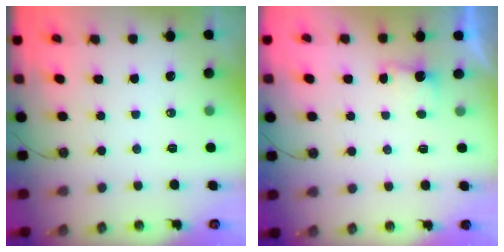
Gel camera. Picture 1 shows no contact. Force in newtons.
{"total": 2.2, "press": 1.9, "slide": 1.0}